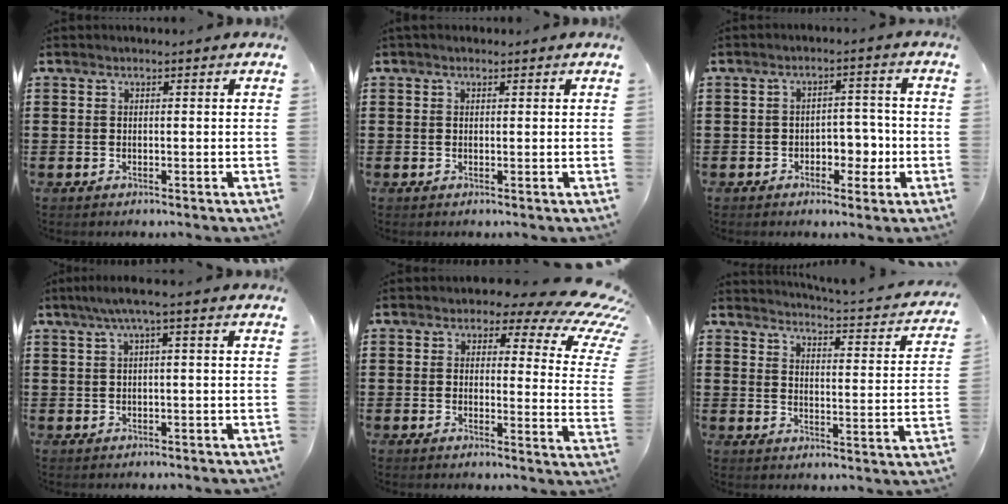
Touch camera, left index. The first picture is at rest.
{"total": 0.6, "force": [0.2, 0.5, 0.3], "torque": [-0.006, 0.005, 0.003]}
{"total": 4.5, "force": [-1.8, 3.0, 2.9], "torque": [-0.040, 0.001, -0.040]}
{"total": 2.5, "force": [0.2, -0.1, 2.5], "torque": [-0.046, 0.000, 0.000]}
{"total": 5.3, "force": [3.6, 2.8, 2.7], "torque": [-0.049, -0.020, 0.055]}
{"total": 2.9, "force": [2.8, -0.5, 0.8], "torque": [-0.027, -0.035, 0.037]}